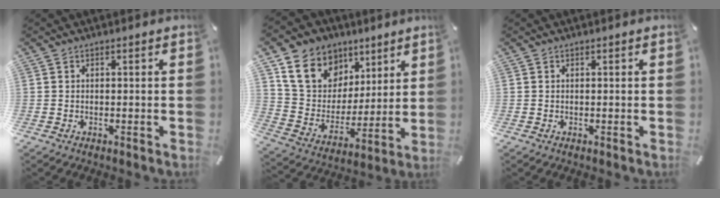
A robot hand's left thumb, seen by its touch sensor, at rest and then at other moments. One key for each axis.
{"total": 15.3, "fx": 8.4, "fy": 11.9, "fz": 4.5, "tx": -0.094, "ty": -0.043, "tz": 0.167}
{"total": 0.0}